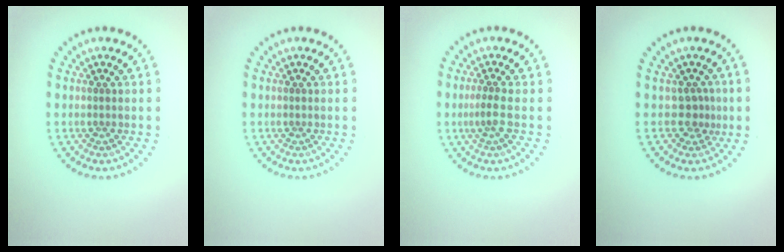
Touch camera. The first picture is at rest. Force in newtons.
{"total": 0.0}
{"total": 1.8, "press": 1.2, "slide": 1.3}
{"total": 1.7, "press": 1.2, "slide": 1.2}